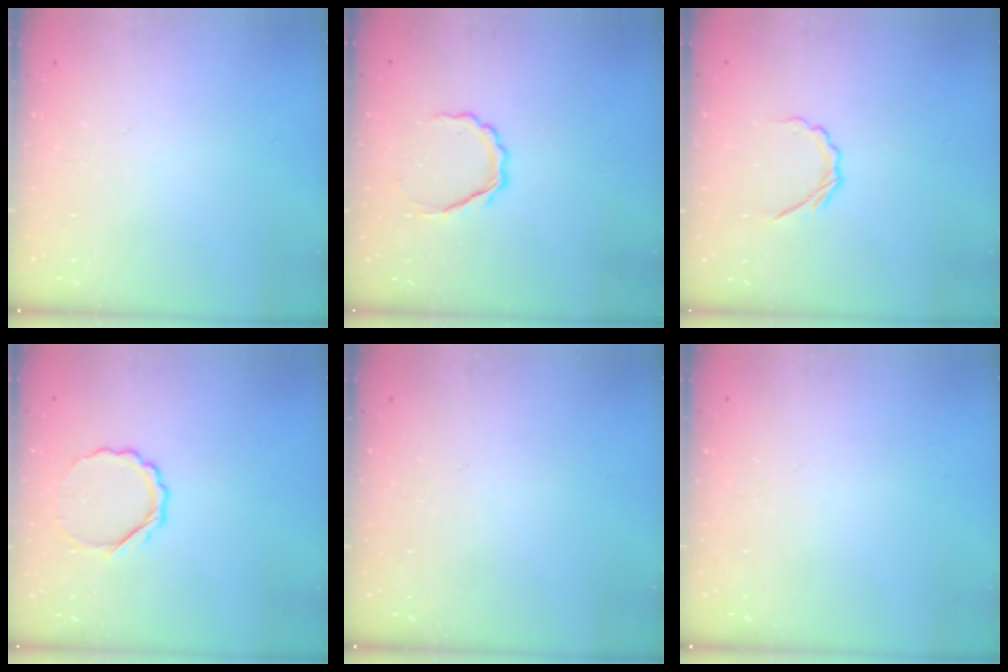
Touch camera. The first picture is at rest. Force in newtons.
{"total": 5.3, "press": 5.1, "slide": 1.2}
{"total": 3.2, "press": 3.0, "slide": 1.2}
{"total": 5.4, "press": 5.2, "slide": 1.4}
{"total": 0.0}
{"total": 0.0}